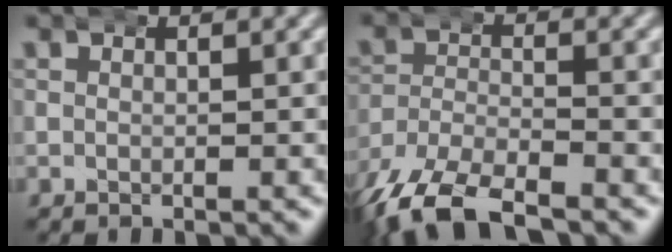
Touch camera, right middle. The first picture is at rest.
{"total": 8.3, "force": [-6.8, 3.4, 3.5], "torque": [-0.085, -0.028, -0.105]}